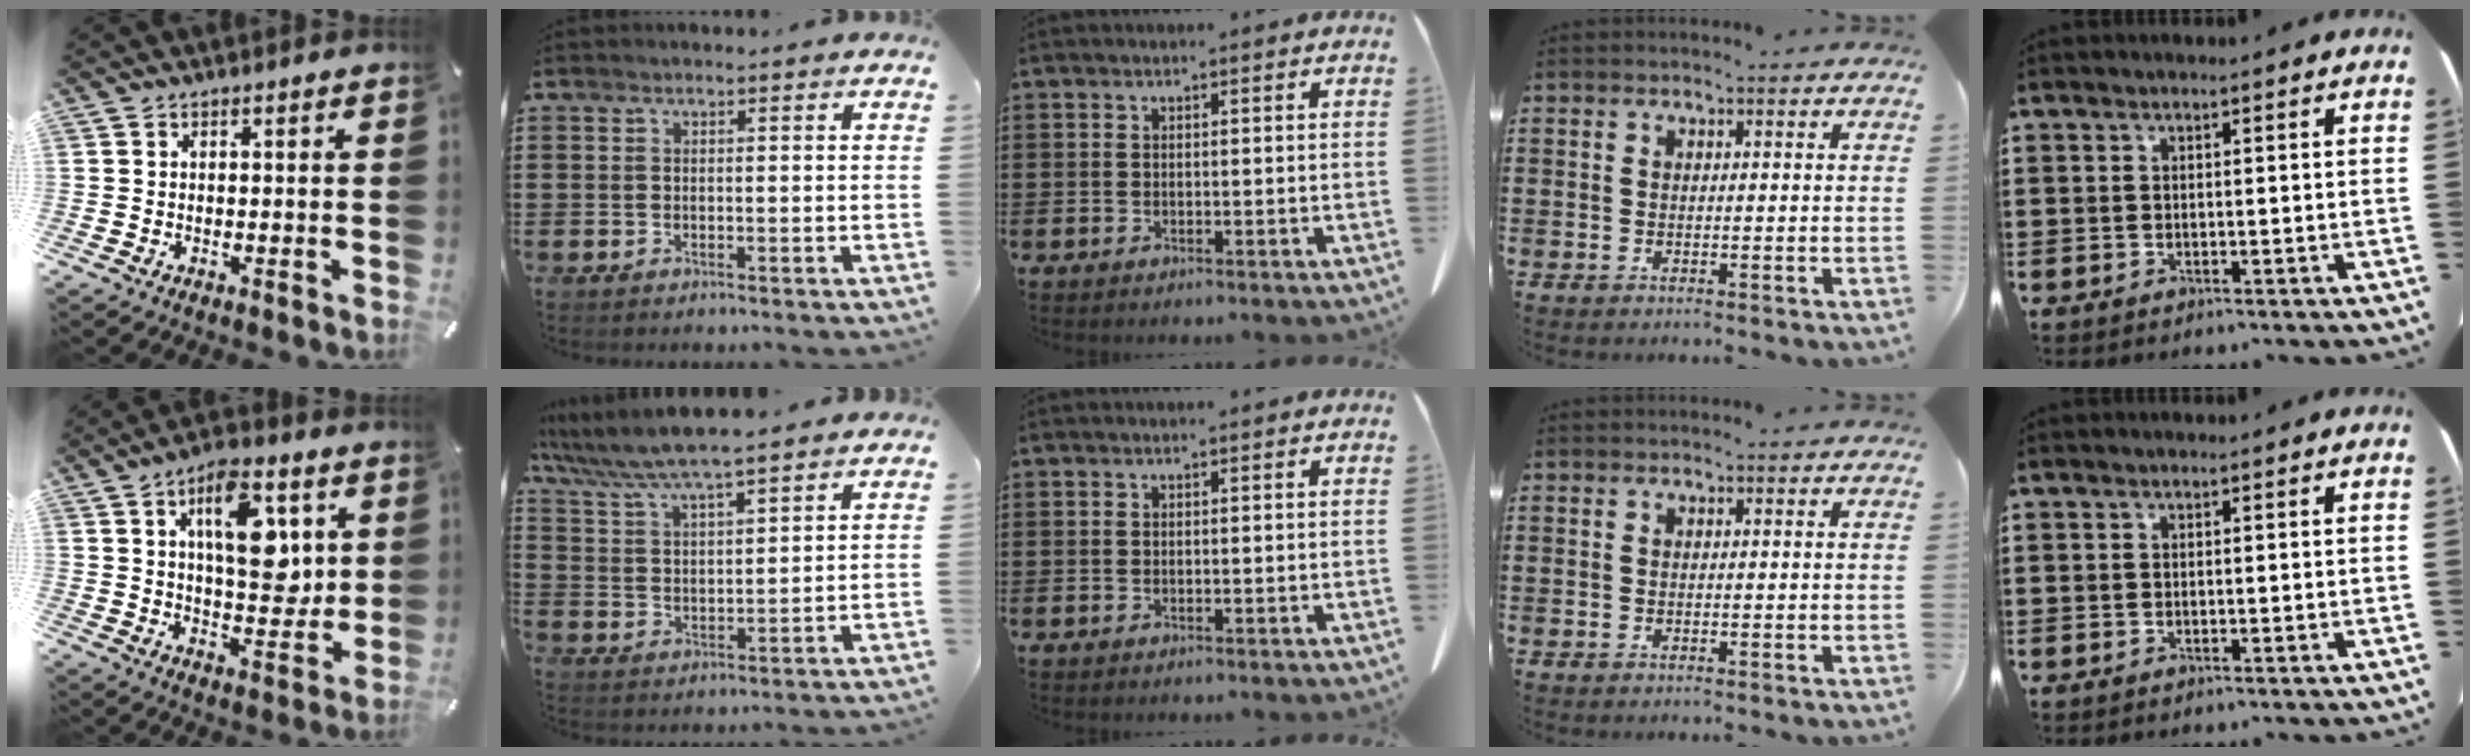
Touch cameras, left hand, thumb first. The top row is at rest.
{"thumb": {"total": 15.7, "force": [5.1, 8.2, 12.4], "torque": [-0.166, -0.012, 0.085]}, "index": {"total": 5.9, "force": [5.4, 0.2, 2.5], "torque": [-0.071, -0.029, 0.091]}}